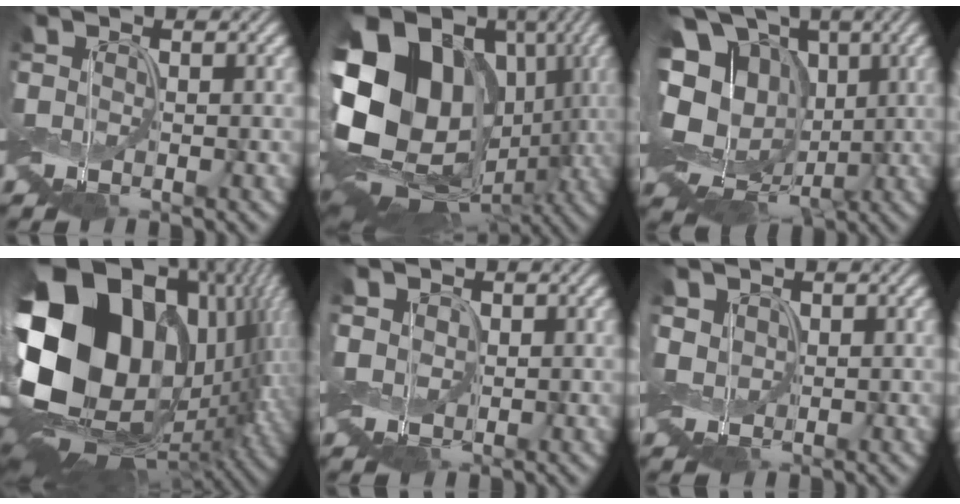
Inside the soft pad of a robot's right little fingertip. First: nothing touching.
{"total": 19.0, "force": [0.6, 15.0, 11.5], "torque": [-0.242, 0.013, 0.021]}
{"total": 16.7, "force": [2.7, 13.5, 9.4], "torque": [-0.222, 0.010, 0.051]}
{"total": 18.8, "force": [1.0, 13.5, 13.1], "torque": [-0.269, -0.024, 0.036]}
{"total": 1.8, "force": [0.1, 1.6, 0.9], "torque": [-0.023, 0.000, -0.005]}
{"total": 1.5, "force": [0.2, 1.3, 0.8], "torque": [-0.023, 0.000, -0.001]}